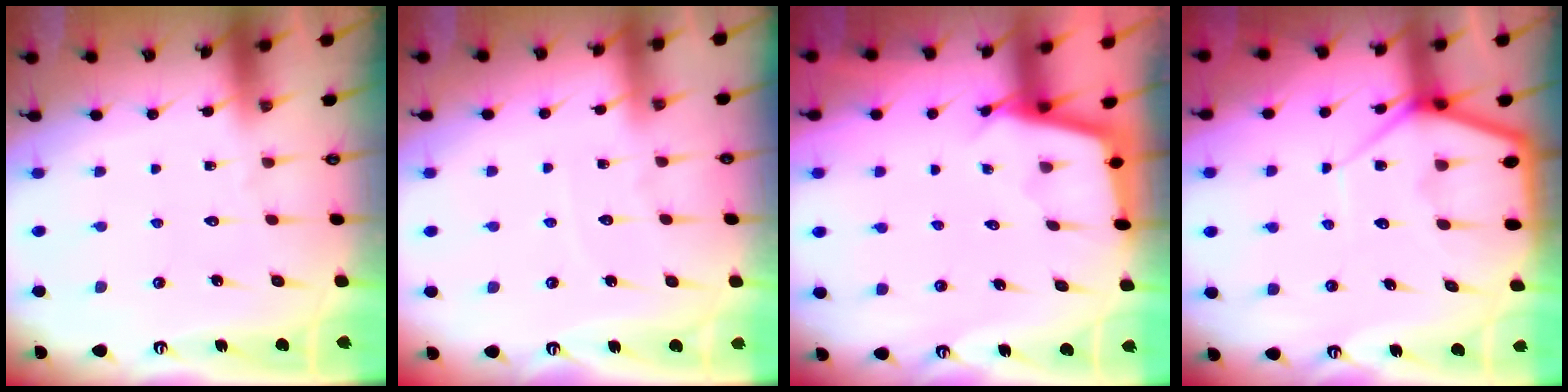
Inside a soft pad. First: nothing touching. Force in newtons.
{"total": 2.3, "press": 2.2, "slide": 0.3}
{"total": 2.3, "press": 2.3, "slide": 0.2}
{"total": 8.1, "press": 8.0, "slide": 0.8}